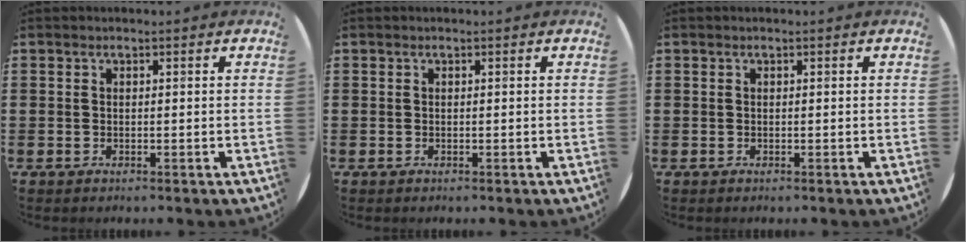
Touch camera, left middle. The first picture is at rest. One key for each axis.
{"total": 0.0}
{"total": 0.0}